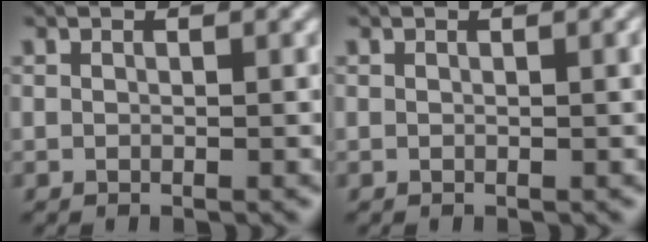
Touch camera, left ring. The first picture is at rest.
{"total": 0.8, "force": [0.1, 0.1, 0.8], "torque": [-0.009, 0.002, 0.002]}